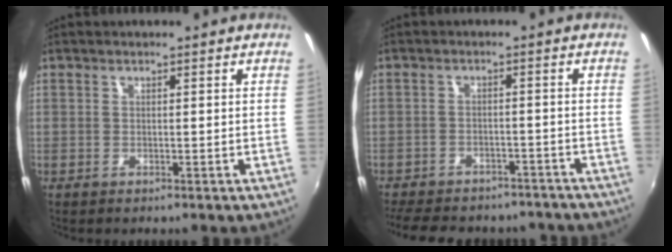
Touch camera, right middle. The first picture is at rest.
{"total": 16.9, "force": [-14.2, 6.5, 6.4], "torque": [-0.147, -0.002, -0.187]}